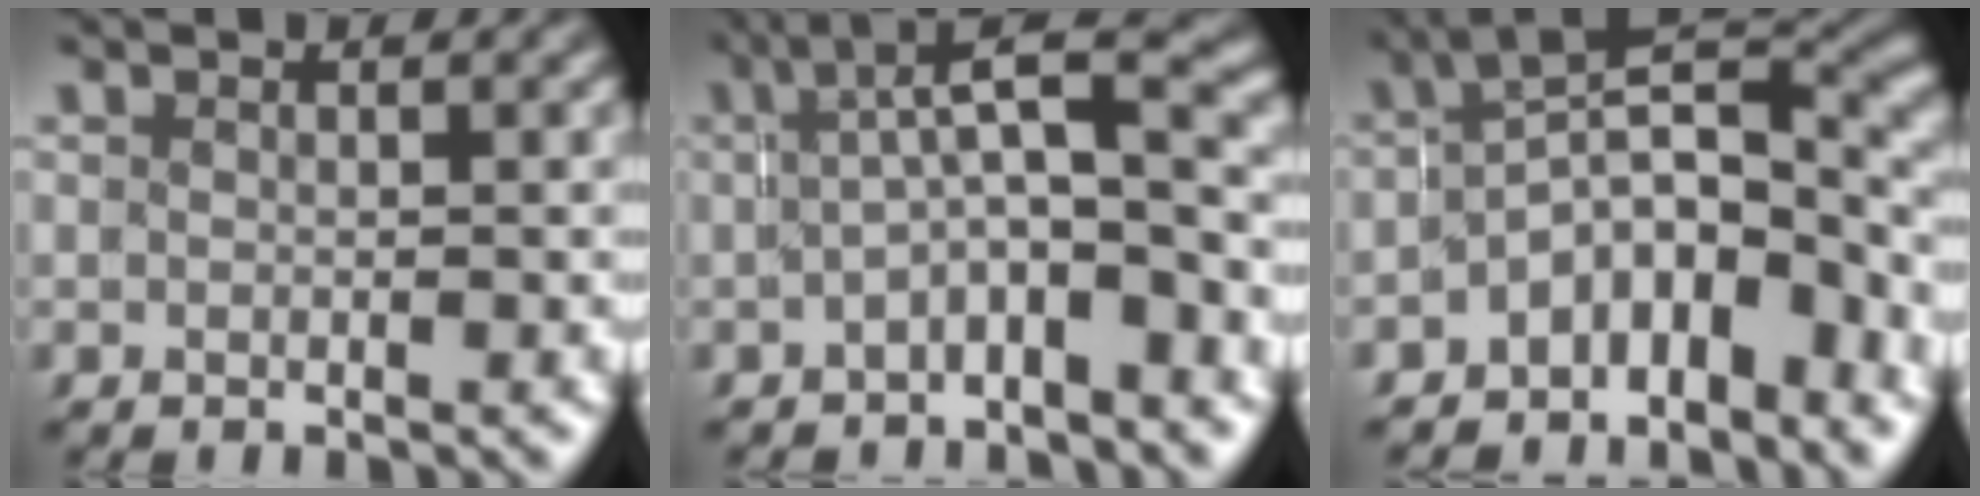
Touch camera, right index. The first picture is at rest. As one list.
[{"total": 6.3, "force": [-0.6, 2.5, 5.7], "torque": [-0.067, 0.006, -0.009]}, {"total": 10.7, "force": [-2.3, 6.1, 8.5], "torque": [-0.114, -0.017, -0.036]}]